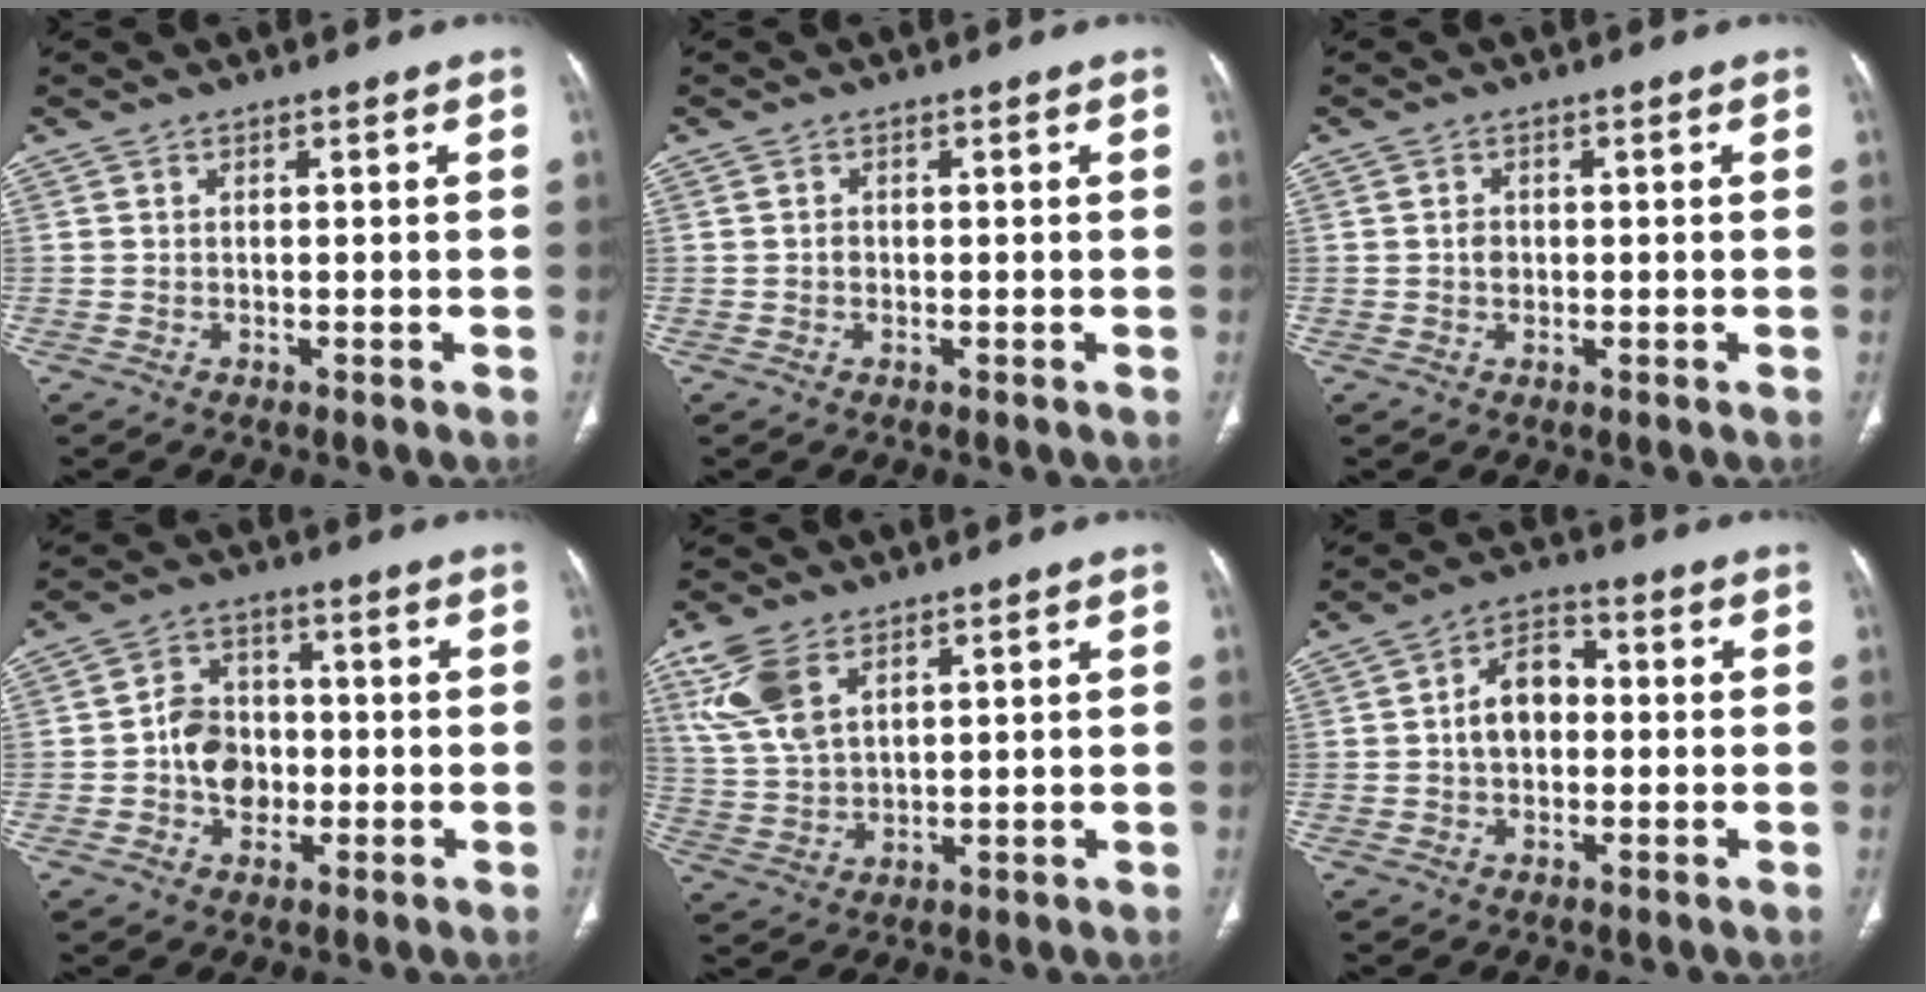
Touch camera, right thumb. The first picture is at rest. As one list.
[{"total": 0.9, "force": [-0.1, 0.8, 0.4], "torque": [-0.004, 0.003, -0.002]}, {"total": 1.7, "force": [0.0, 1.4, 1.0], "torque": [-0.011, 0.003, -0.002]}, {"total": 8.2, "force": [-1.4, 6.7, 4.6], "torque": [-0.045, 0.021, -0.029]}, {"total": 9.6, "force": [5.0, 5.1, 6.4], "torque": [-0.141, -0.008, 0.110]}, {"total": 7.7, "force": [-0.1, 5.4, 5.5], "torque": [-0.078, 0.025, -0.011]}]